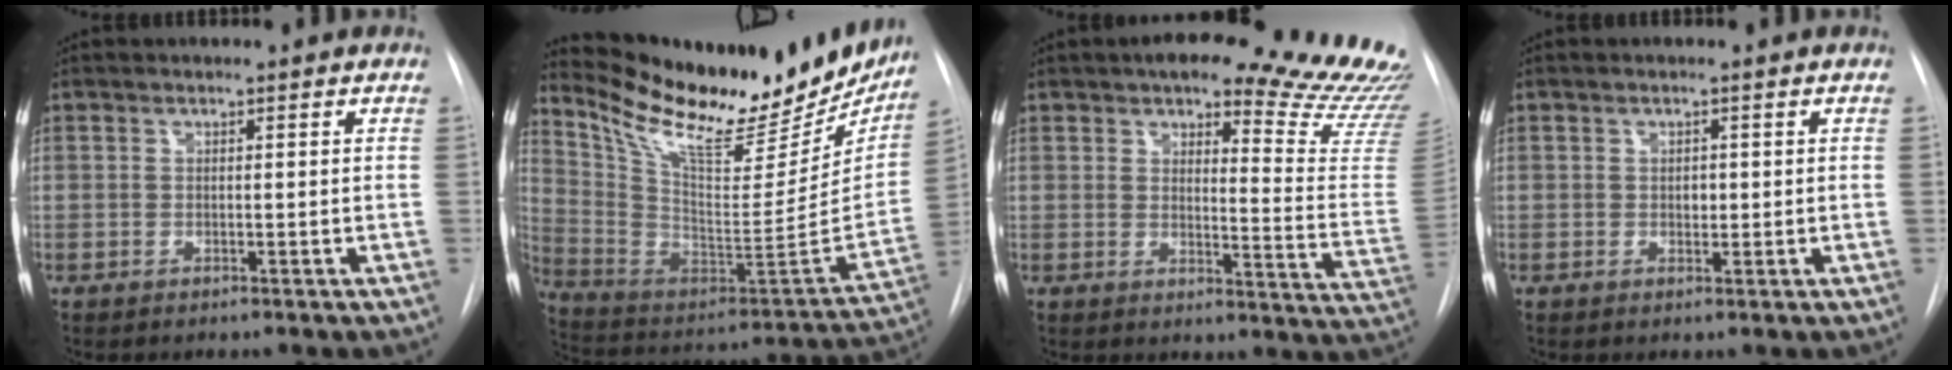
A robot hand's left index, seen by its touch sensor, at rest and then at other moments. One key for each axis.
{"total": 28.2, "fx": 23.3, "fy": 8.4, "fz": 13.5, "tx": -0.229, "ty": -0.033, "tz": 0.344}
{"total": 20.9, "fx": 18.6, "fy": 2.6, "fz": 9.2, "tx": -0.099, "ty": -0.096, "tz": 0.201}
{"total": 1.2, "fx": 0.1, "fy": 0.9, "fz": 0.8, "tx": -0.010, "ty": 0.001, "tz": 0.002}